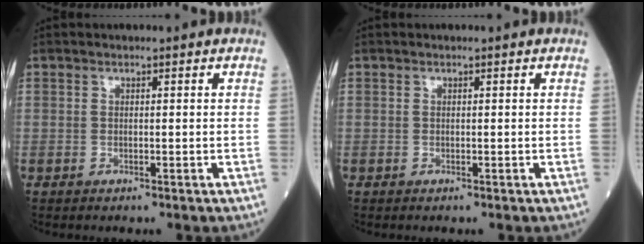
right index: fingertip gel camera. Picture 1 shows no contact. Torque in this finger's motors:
{"motor_torque": [0.00, 0.00, 0.00, 0.00]}